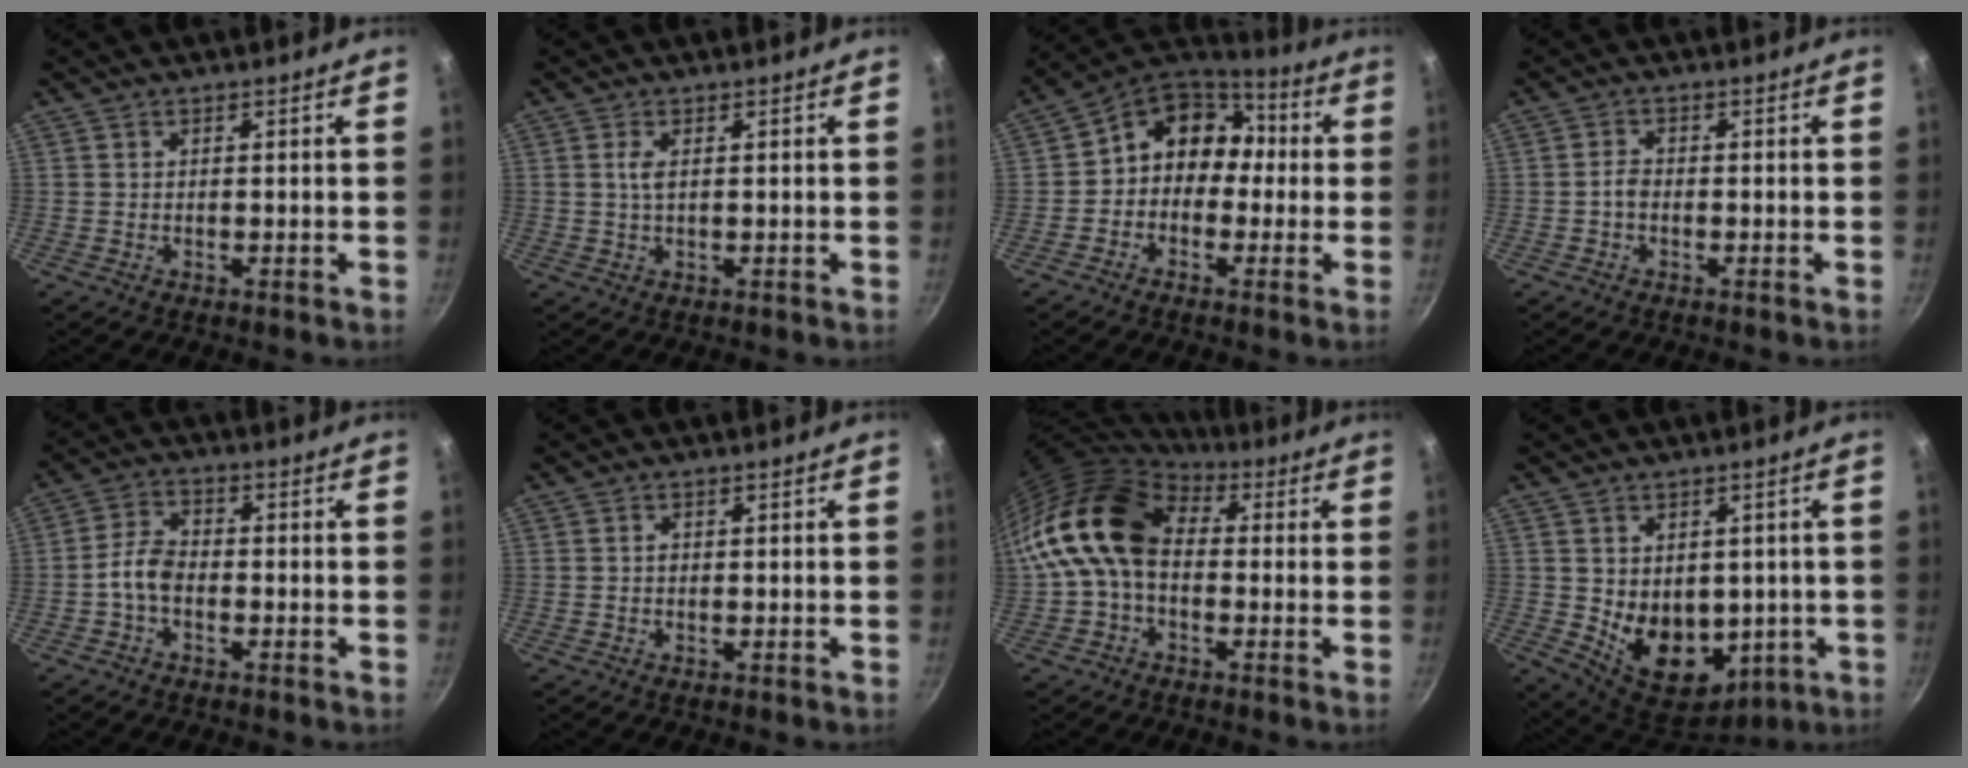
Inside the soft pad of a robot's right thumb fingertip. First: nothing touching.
{"total": 1.9, "force": [0.4, 0.7, 1.7], "torque": [-0.037, 0.001, 0.009]}
{"total": 11.7, "force": [-0.4, 9.9, 6.1], "torque": [-0.048, 0.051, -0.030]}
{"total": 1.8, "force": [-0.7, 1.1, 1.3], "torque": [-0.025, 0.012, -0.018]}
{"total": 4.9, "force": [-1.8, 3.1, 3.5], "torque": [-0.064, 0.028, -0.043]}
{"total": 0.7, "force": [0.0, 0.6, 0.4], "torque": [-0.006, 0.004, 0.000]}
{"total": 14.8, "force": [0.6, 10.5, 10.4], "torque": [-0.169, 0.032, -0.009]}
{"total": 13.7, "force": [-0.7, 10.1, 9.2], "torque": [-0.110, -0.027, 0.019]}